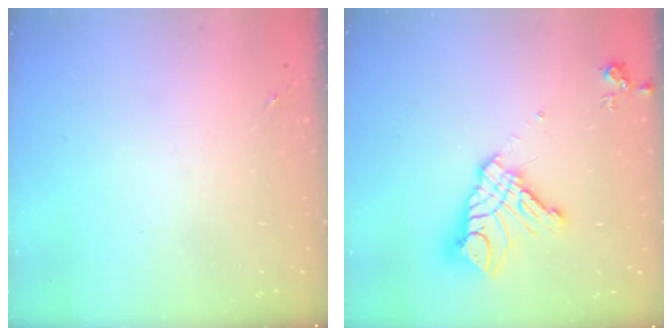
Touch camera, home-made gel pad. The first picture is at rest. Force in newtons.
{"total": 15.8, "press": 15.7, "slide": 1.7}